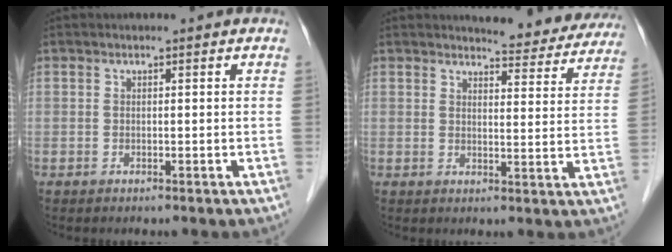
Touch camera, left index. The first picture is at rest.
{"total": 11.9, "force": [11.5, 2.3, 2.3], "torque": [-0.004, -0.034, 0.112]}